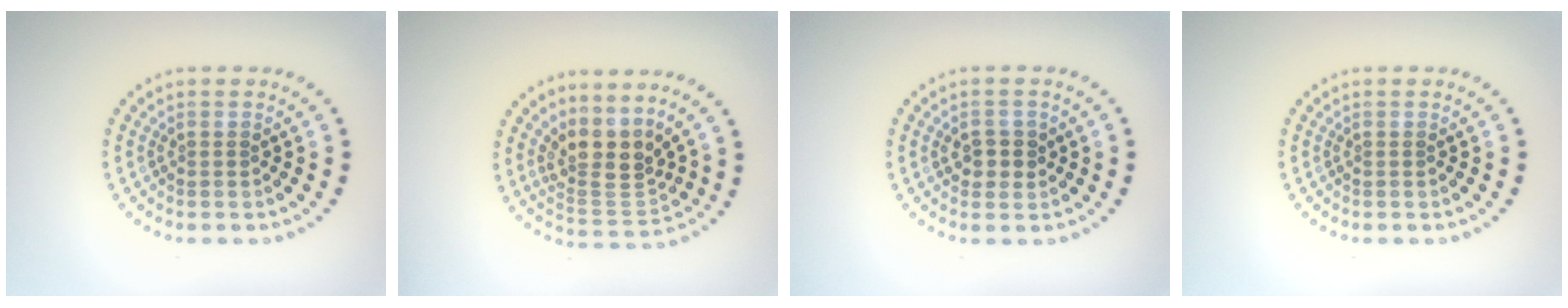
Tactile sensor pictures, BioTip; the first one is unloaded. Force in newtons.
{"total": 3.9, "press": 3.0, "slide": 2.4}
{"total": 2.2, "press": 2.1, "slide": 0.5}
{"total": 0.0}